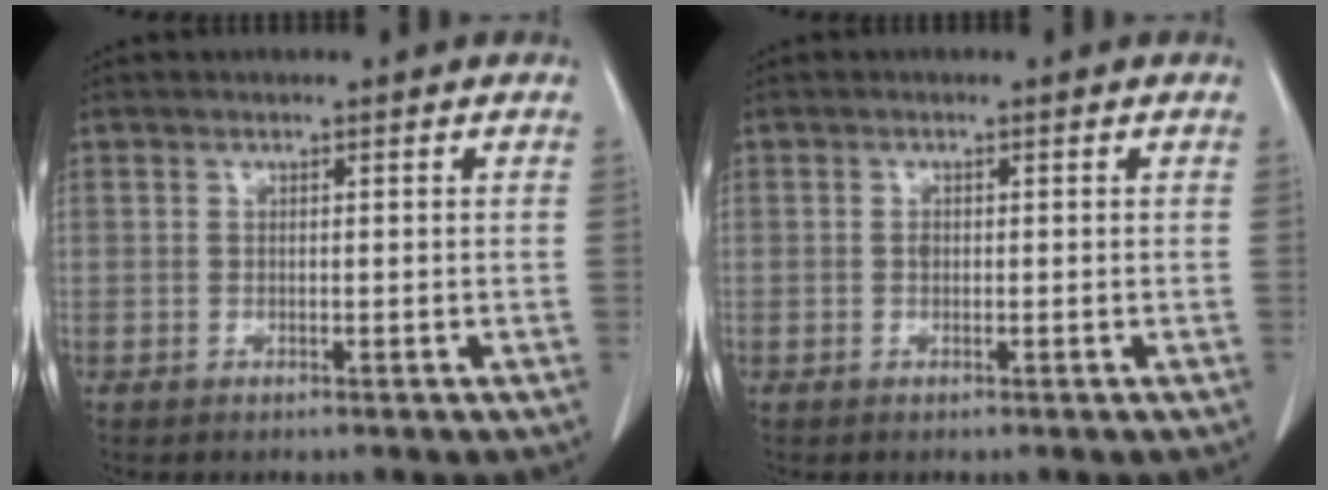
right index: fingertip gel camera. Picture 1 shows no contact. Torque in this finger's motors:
{"motor_torque": [0.17, 0.03, 0.06, 0.02]}